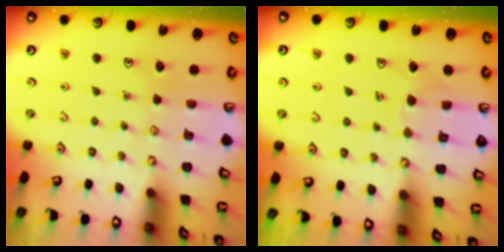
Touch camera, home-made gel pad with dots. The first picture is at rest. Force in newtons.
{"total": 5.4, "press": 5.4, "slide": 0.5}